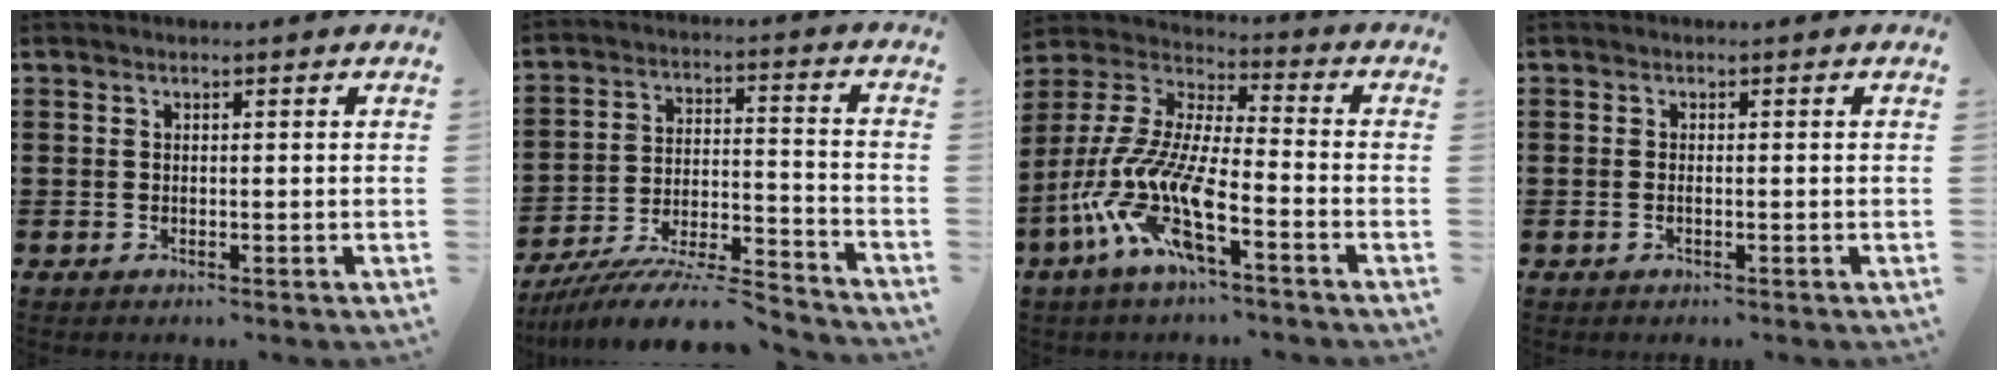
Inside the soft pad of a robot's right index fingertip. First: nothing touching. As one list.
[{"total": 9.8, "force": [-9.0, 0.7, 3.9], "torque": [-0.056, 0.017, -0.171]}, {"total": 11.7, "force": [-7.4, 2.3, 8.8], "torque": [-0.229, -0.027, -0.159]}, {"total": 0.5, "force": [-0.3, 0.1, 0.5], "torque": [-0.009, -0.004, -0.004]}]